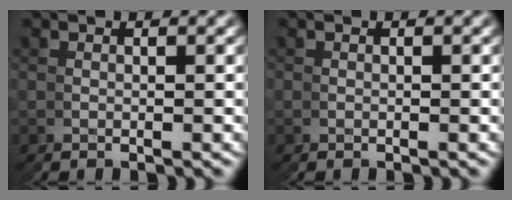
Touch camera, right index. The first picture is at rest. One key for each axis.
{"total": 0.7, "fx": -0.1, "fy": 0.4, "fz": -0.5, "tx": 0.008, "ty": -0.002, "tz": 0.000}